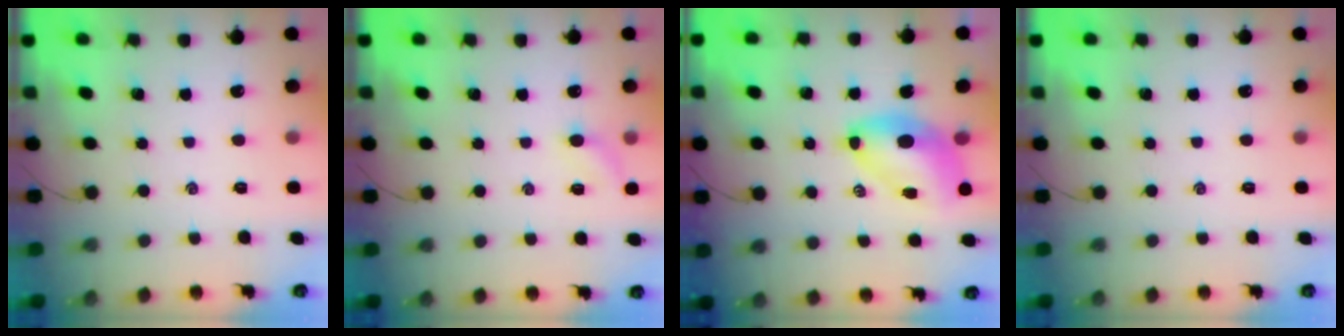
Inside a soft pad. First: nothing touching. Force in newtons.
{"total": 5.5, "press": 5.4, "slide": 1.2}
{"total": 8.4, "press": 8.1, "slide": 2.3}
{"total": 0.0}